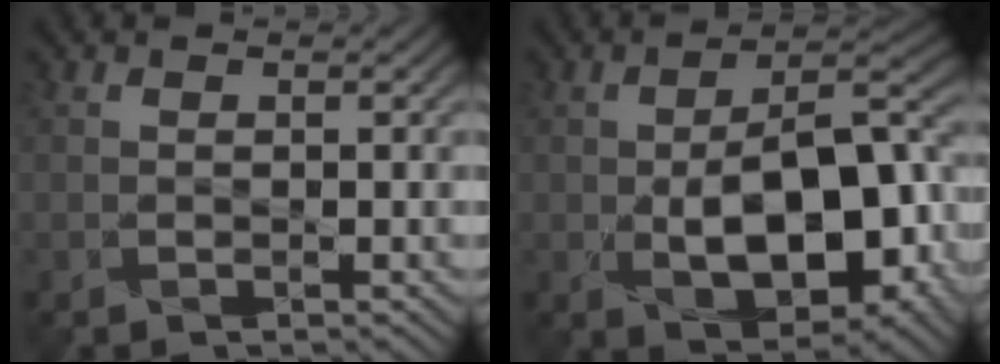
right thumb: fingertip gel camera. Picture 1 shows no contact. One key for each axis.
{"total": 12.6, "fx": -3.1, "fy": 6.6, "fz": 10.3, "tx": -0.152, "ty": -0.014, "tz": -0.043}